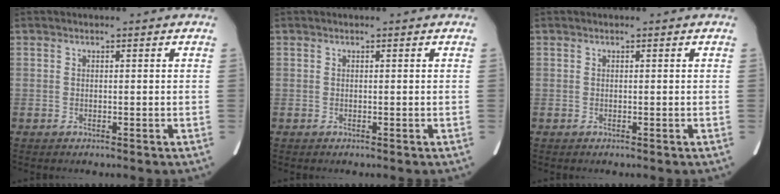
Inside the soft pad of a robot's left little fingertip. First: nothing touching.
{"total": 0.0}
{"total": 0.0}